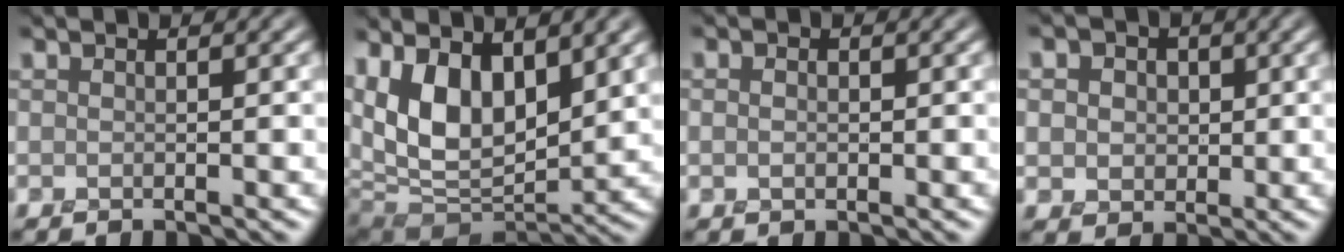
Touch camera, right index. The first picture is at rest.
{"total": 12.3, "force": [3.1, 6.8, 9.8], "torque": [-0.172, -0.005, 0.051]}
{"total": 0.7, "force": [-0.2, 0.6, 0.4], "torque": [-0.006, -0.001, -0.008]}
{"total": 4.9, "force": [1.3, 4.1, 2.2], "torque": [-0.047, 0.017, 0.007]}